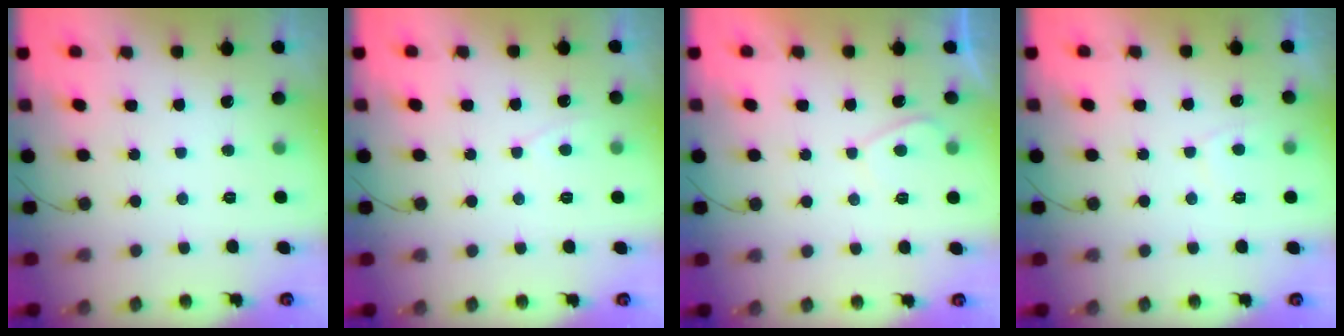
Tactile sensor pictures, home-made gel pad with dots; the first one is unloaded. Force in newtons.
{"total": 2.4, "press": 2.4, "slide": 0.3}
{"total": 1.5, "press": 1.4, "slide": 0.6}
{"total": 1.6, "press": 1.5, "slide": 0.6}